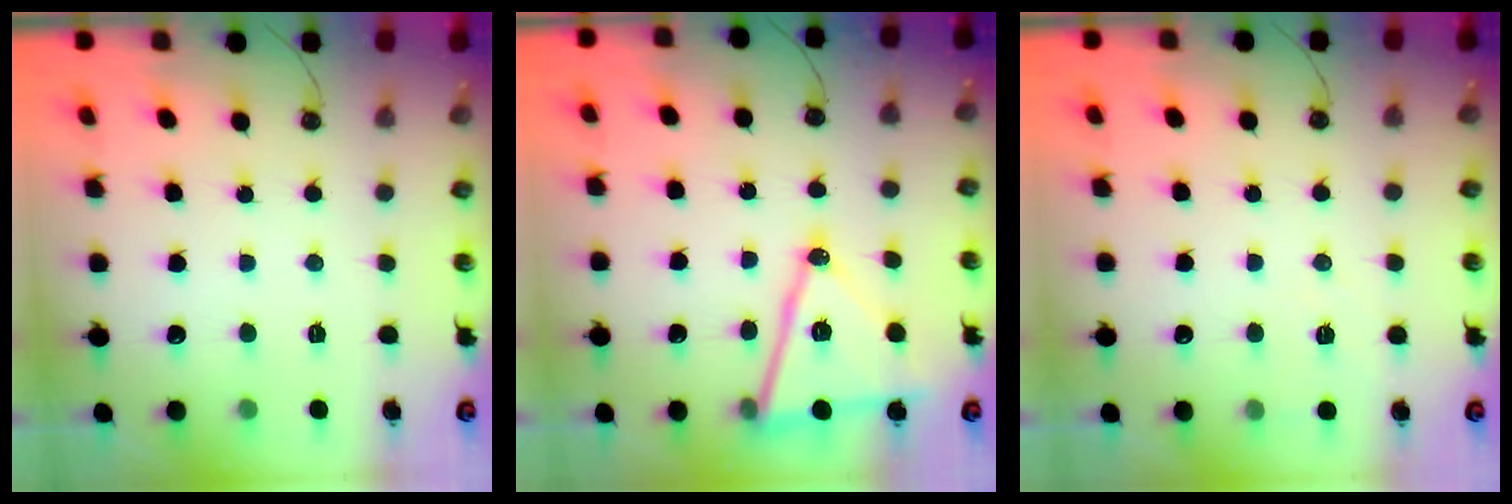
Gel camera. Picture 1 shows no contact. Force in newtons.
{"total": 15.4, "press": 14.9, "slide": 3.8}
{"total": 6.7, "press": 5.1, "slide": 4.4}